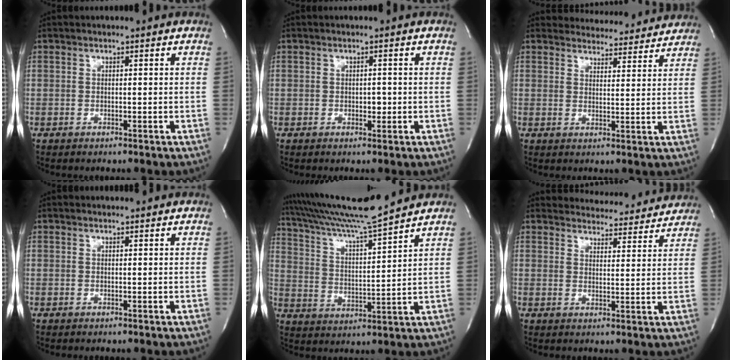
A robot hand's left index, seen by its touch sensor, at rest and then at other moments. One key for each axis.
{"total": 1.2, "fx": 0.0, "fy": 0.8, "fz": 0.9, "tx": -0.011, "ty": 0.001, "tz": 0.000}
{"total": 11.1, "fx": 10.8, "fy": 2.5, "fz": 0.7, "tx": 0.010, "ty": 0.003, "tz": 0.121}
{"total": 1.6, "fx": 1.6, "fy": 0.1, "fz": 0.2, "tx": -0.011, "ty": 0.010, "tz": 0.024}
{"total": 13.9, "fx": 12.9, "fy": -1.7, "fz": 5.1, "tx": -0.105, "ty": -0.003, "tz": 0.225}
{"total": 12.7, "fx": 12.3, "fy": 2.7, "fz": 1.1, "tx": 0.006, "ty": -0.002, "tz": 0.137}